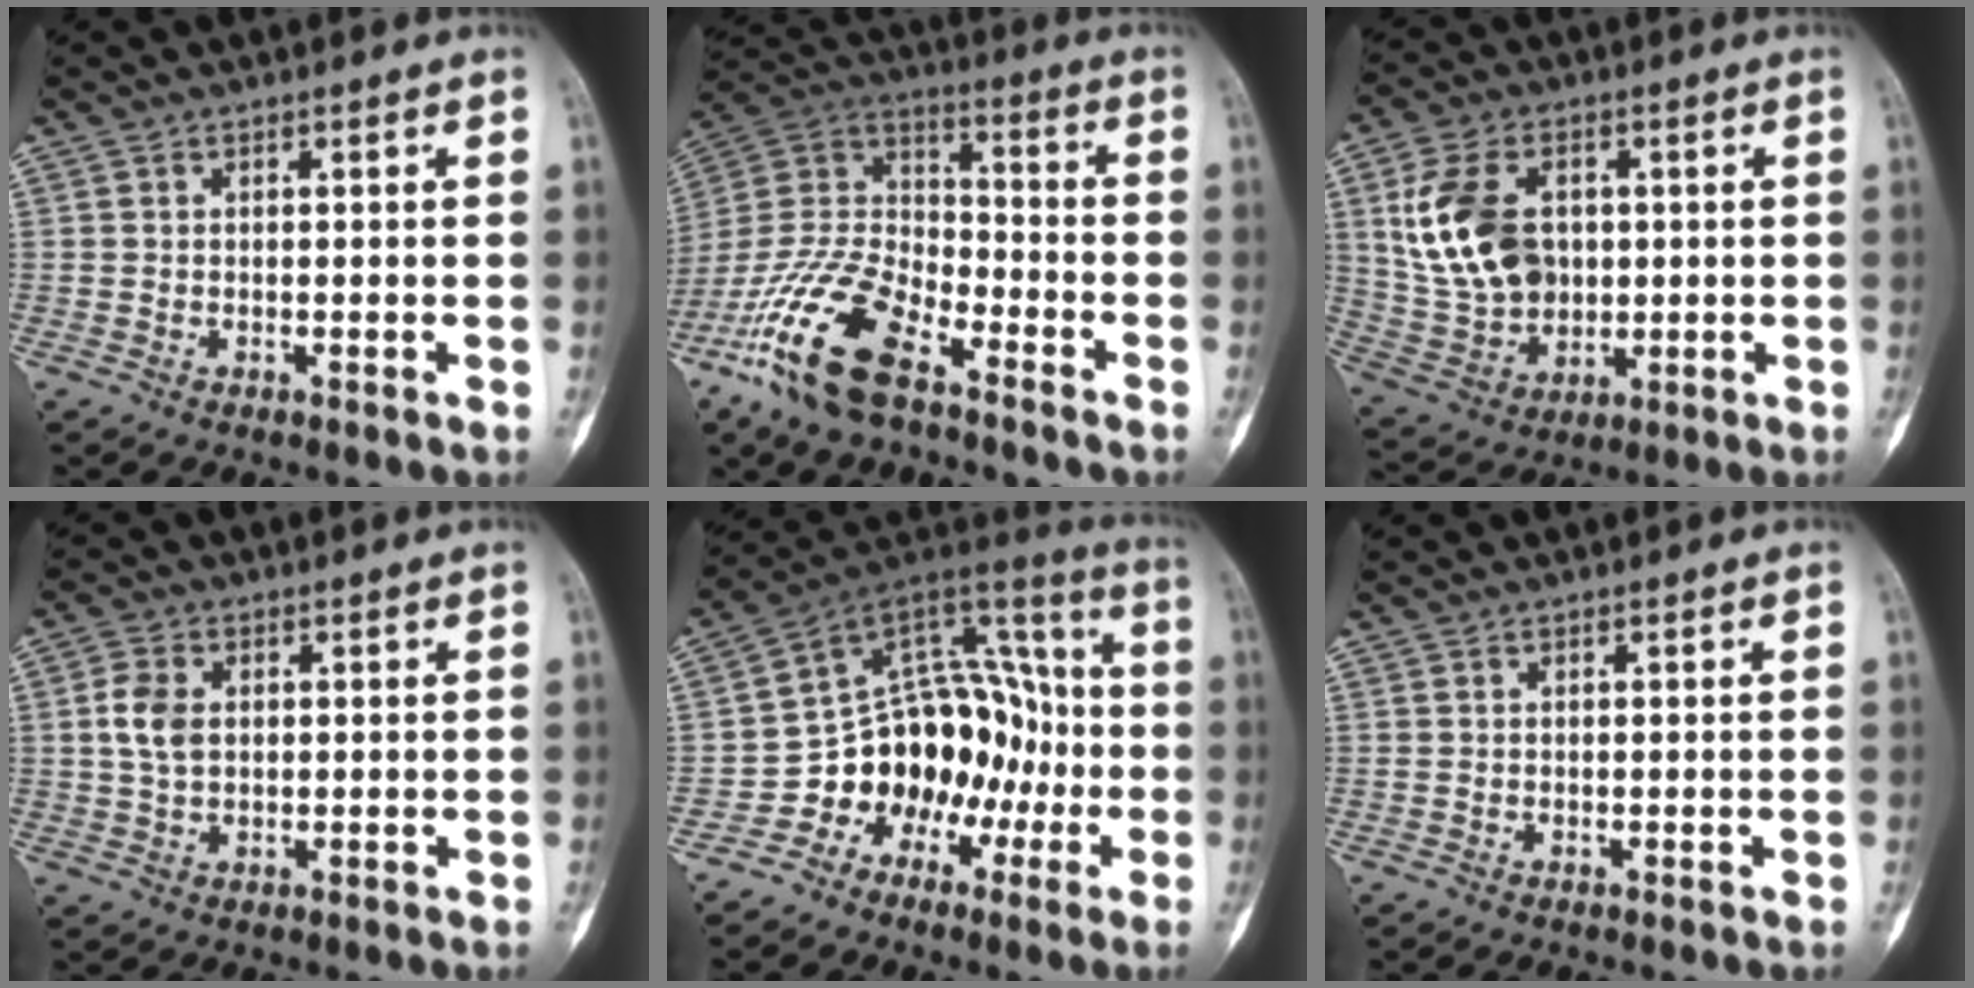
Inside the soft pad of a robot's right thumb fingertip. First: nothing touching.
{"total": 18.8, "force": [-11.5, 7.8, 12.6], "torque": [-0.256, 0.053, -0.224]}
{"total": 15.1, "force": [2.9, 10.7, 10.3], "torque": [-0.177, -0.003, 0.066]}
{"total": 5.3, "force": [0.8, 3.6, 3.8], "torque": [-0.077, 0.002, 0.015]}
{"total": 17.6, "force": [-5.7, 13.3, 10.0], "torque": [-0.082, 0.107, -0.095]}
{"total": 0.0}